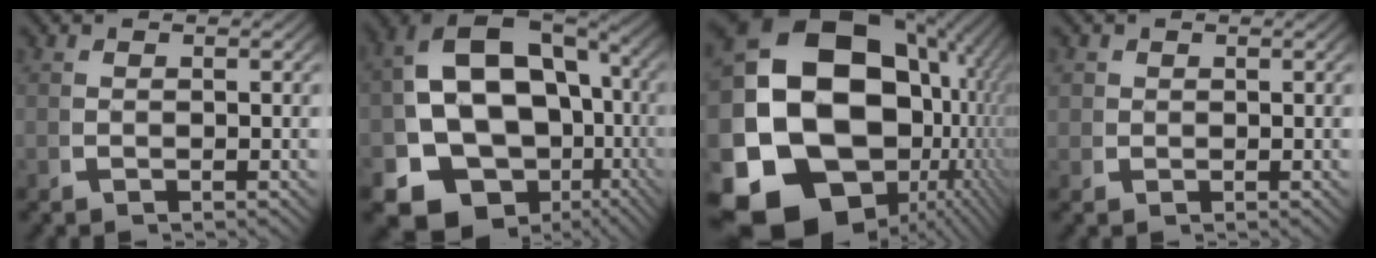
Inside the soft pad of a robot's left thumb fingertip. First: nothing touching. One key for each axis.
{"total": 19.6, "fx": -5.2, "fy": 15.0, "fz": 11.4, "tx": -0.245, "ty": -0.083, "tz": -0.072}
{"total": 29.9, "fx": -1.4, "fy": 21.6, "fz": 20.6, "tx": -0.365, "ty": -0.062, "tz": -0.011}
{"total": 1.5, "fx": 0.5, "fy": 1.4, "fz": 0.3, "tx": -0.012, "ty": -0.009, "tz": 0.010}